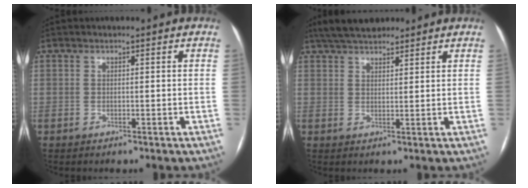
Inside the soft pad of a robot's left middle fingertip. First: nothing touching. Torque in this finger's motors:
{"motor_torque": [0.53, -0.68, 0.04, 0.00]}